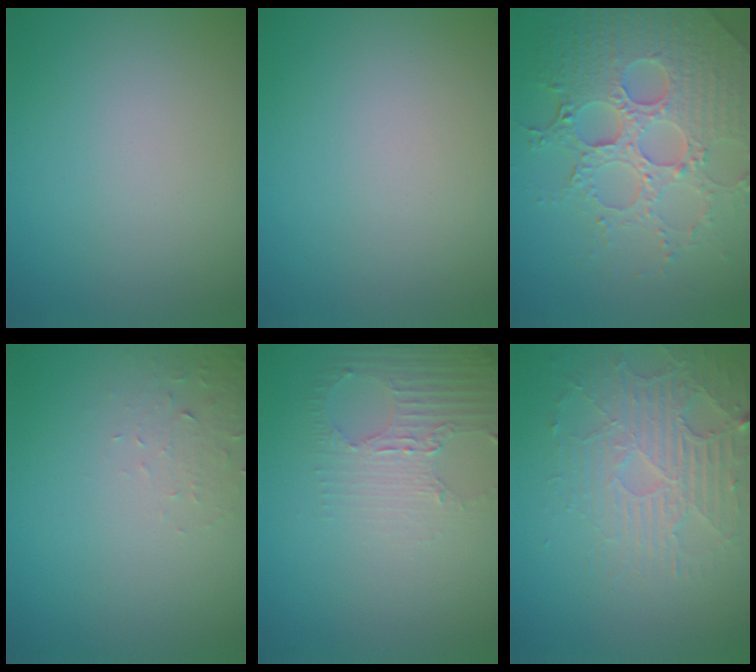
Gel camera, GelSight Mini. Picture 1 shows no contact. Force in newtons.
{"total": 0.0}
{"total": 8.2, "press": 5.9, "slide": 5.7}
{"total": 1.6, "press": 1.6, "slide": 0.4}
{"total": 2.6, "press": 1.9, "slide": 1.9}
{"total": 3.8, "press": 3.4, "slide": 1.8}